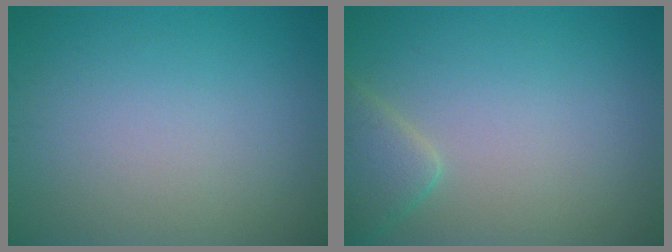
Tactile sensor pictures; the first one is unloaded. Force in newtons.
{"total": 2.8, "press": 2.8, "slide": 0.1}